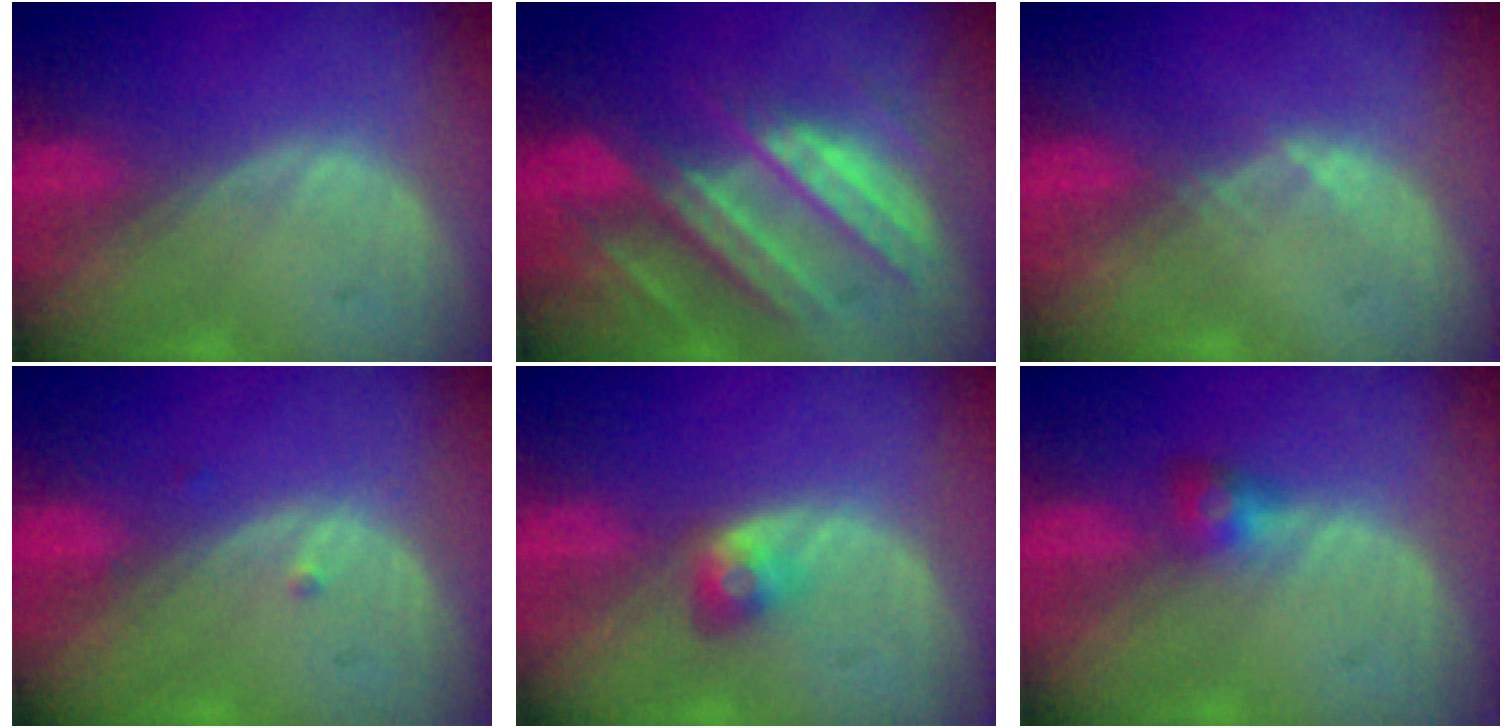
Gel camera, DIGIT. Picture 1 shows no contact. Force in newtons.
{"total": 10.4, "press": 9.1, "slide": 5.0}
{"total": 1.0, "press": 0.8, "slide": 0.5}
{"total": 0.9, "press": 0.7, "slide": 0.5}
{"total": 2.9, "press": 2.5, "slide": 1.6}
{"total": 2.7, "press": 2.6, "slide": 0.8}